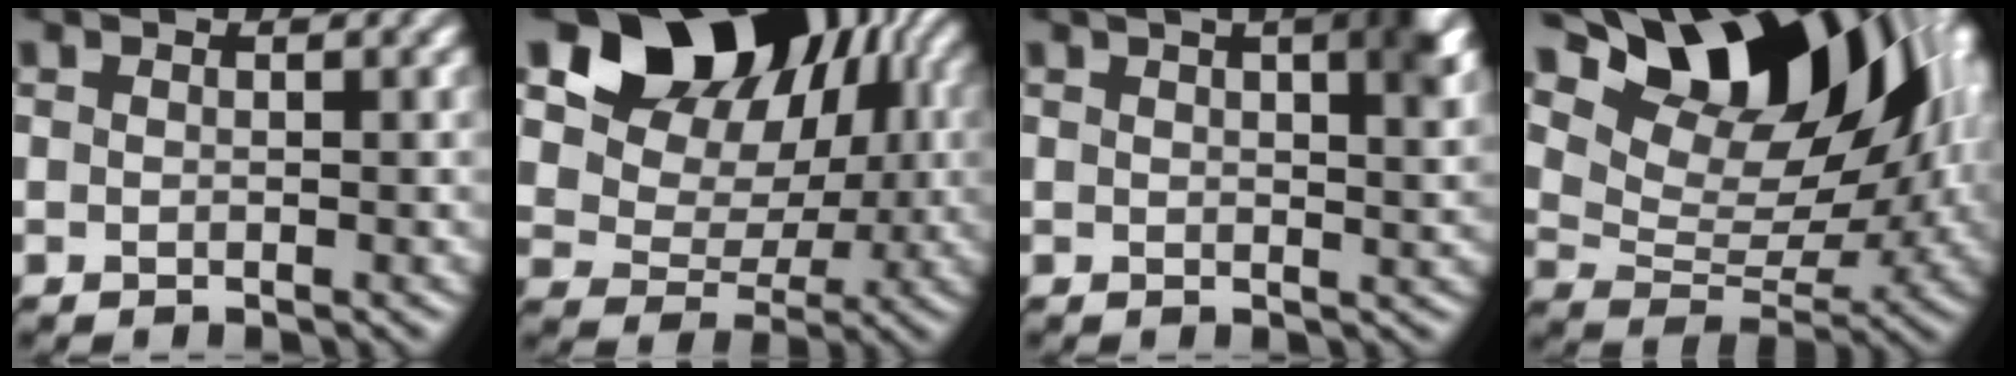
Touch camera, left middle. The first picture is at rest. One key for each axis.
{"total": 14.6, "fx": 5.7, "fy": 10.9, "fz": 7.9, "tx": -0.128, "ty": 0.051, "tz": 0.088}
{"total": 5.1, "fx": 2.2, "fy": 1.9, "fz": 4.2, "tx": -0.039, "ty": 0.012, "tz": 0.031}
{"total": 16.1, "fx": 7.8, "fy": 9.1, "fz": 10.7, "tx": -0.170, "ty": 0.036, "tz": 0.126}